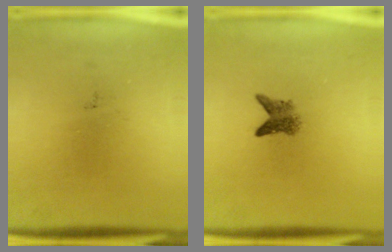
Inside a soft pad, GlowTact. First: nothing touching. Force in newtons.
{"total": 2.6}